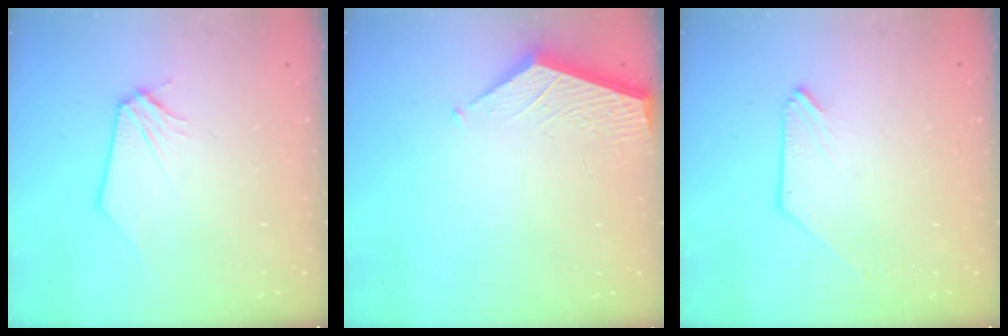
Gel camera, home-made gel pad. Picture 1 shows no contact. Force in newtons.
{"total": 2.2, "press": 2.2, "slide": 0.2}
{"total": 0.0}